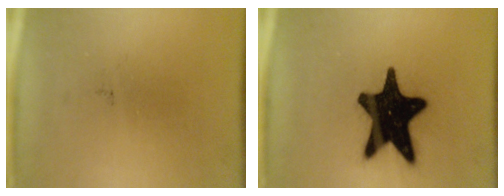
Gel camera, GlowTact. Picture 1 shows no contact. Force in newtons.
{"total": 19.8}